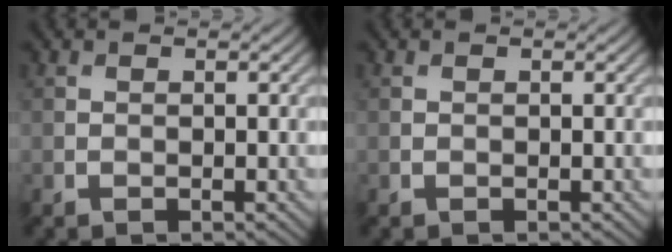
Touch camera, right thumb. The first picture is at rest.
{"total": 0.0}